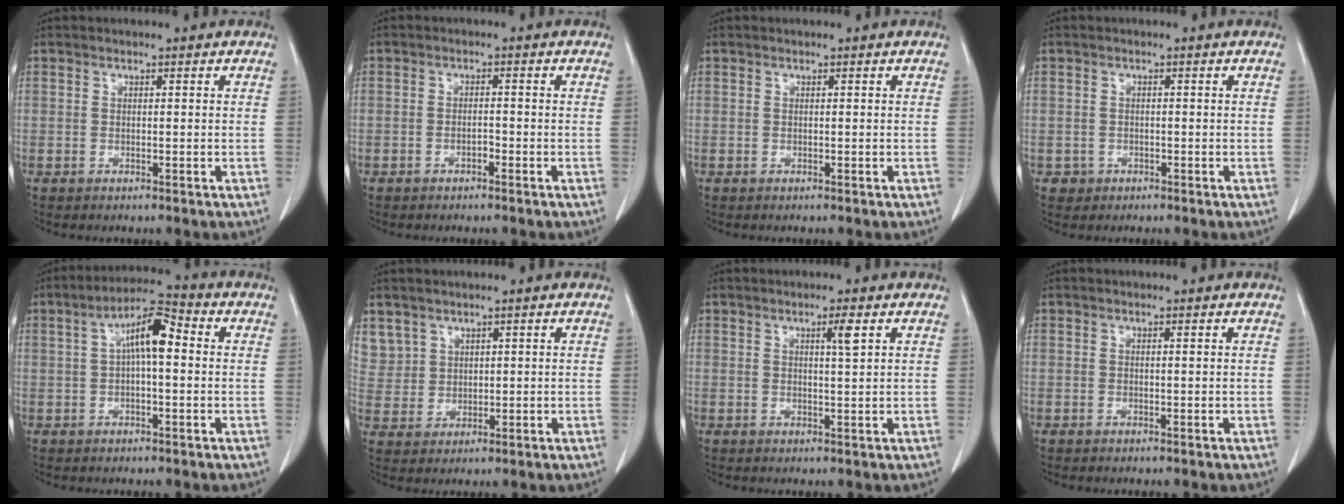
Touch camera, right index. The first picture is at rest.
{"total": 1.2, "force": [-0.7, 0.4, 0.9], "torque": [-0.014, 0.003, -0.014]}
{"total": 0.0}
{"total": 1.8, "force": [-0.7, 1.6, -0.1], "torque": [0.002, 0.008, -0.011]}
{"total": 7.5, "force": [1.0, 1.7, 7.2], "torque": [-0.130, 0.027, 0.012]}
{"total": 5.7, "force": [3.7, 4.4, 0.3], "torque": [-0.006, 0.008, 0.085]}
{"total": 2.3, "force": [1.1, -0.1, 2.0], "torque": [-0.036, -0.003, 0.018]}
{"total": 0.0}